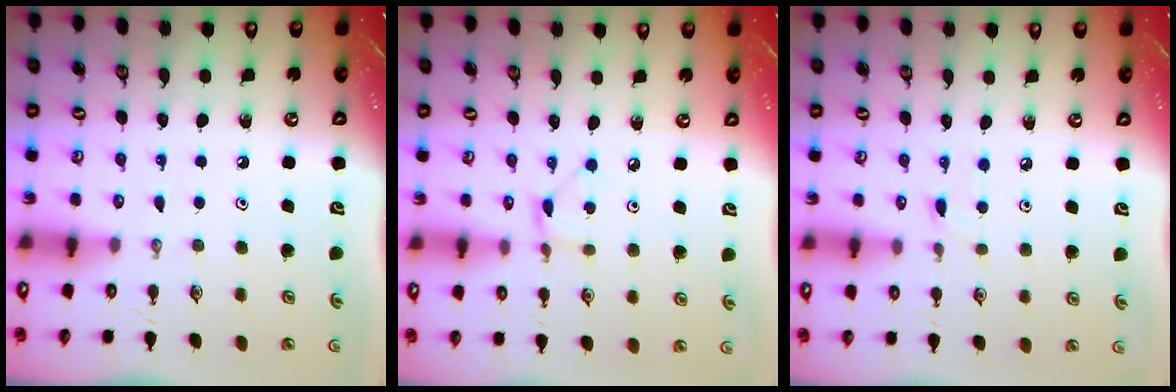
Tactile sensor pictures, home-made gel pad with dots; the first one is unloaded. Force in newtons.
{"total": 3.0, "press": 3.0, "slide": 0.1}
{"total": 1.9, "press": 1.9, "slide": 0.2}